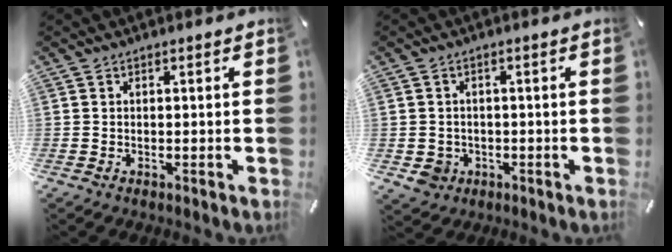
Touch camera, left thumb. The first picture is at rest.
{"total": 4.2, "force": [-1.2, 3.8, 1.1], "torque": [-0.025, 0.001, -0.023]}